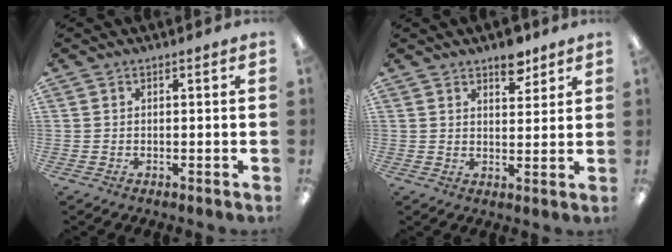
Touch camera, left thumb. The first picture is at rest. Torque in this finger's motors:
{"motor_torque": [0.90, 0.31, 0.53, -0.69, 0.00]}